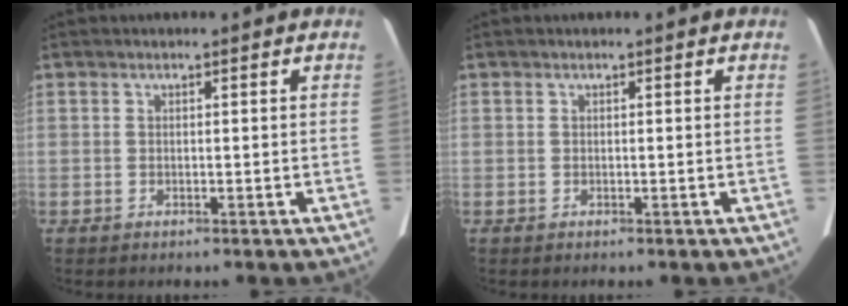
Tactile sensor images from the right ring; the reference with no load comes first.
{"total": 0.0}